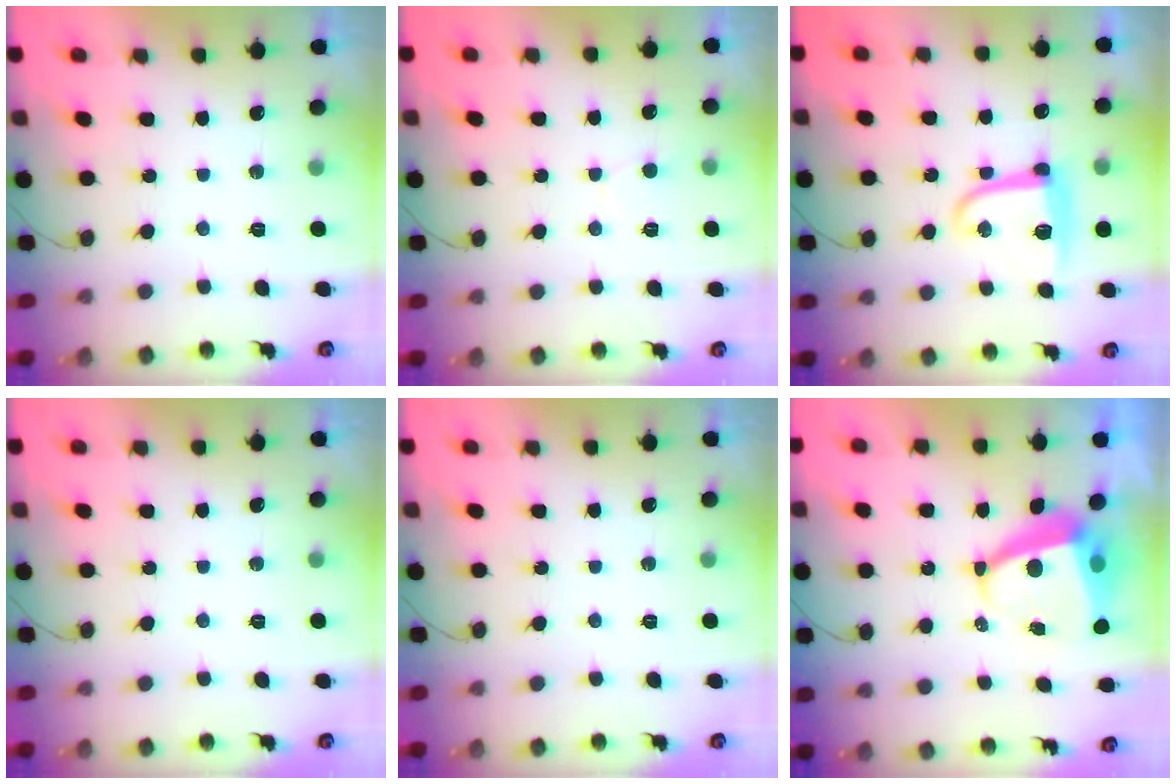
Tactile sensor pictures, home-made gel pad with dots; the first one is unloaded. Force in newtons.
{"total": 3.7, "press": 3.7, "slide": 0.5}
{"total": 11.3, "press": 11.3, "slide": 0.4}
{"total": 0.0}
{"total": 0.0}
{"total": 7.6, "press": 7.5, "slide": 0.9}